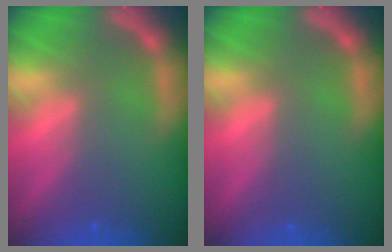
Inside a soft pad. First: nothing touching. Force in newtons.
{"total": 0.0}